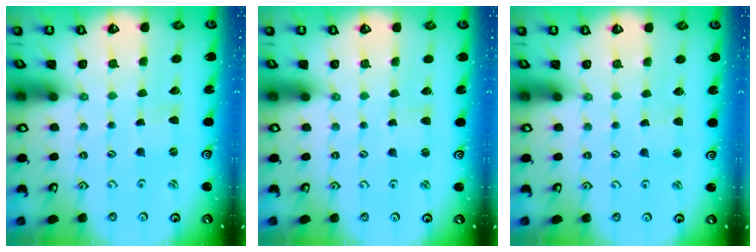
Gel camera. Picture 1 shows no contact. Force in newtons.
{"total": 1.2, "press": 1.2, "slide": 0.3}
{"total": 1.6, "press": 1.6, "slide": 0.3}